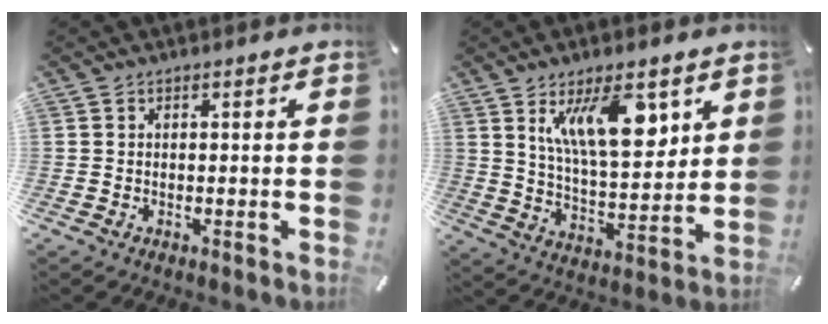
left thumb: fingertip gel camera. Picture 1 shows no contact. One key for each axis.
{"total": 16.1, "fx": 8.2, "fy": 7.0, "fz": 12.0, "tx": -0.199, "ty": -0.029, "tz": 0.135}